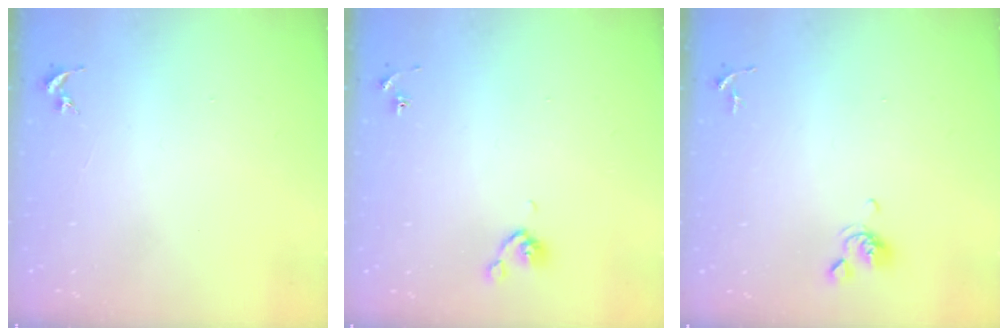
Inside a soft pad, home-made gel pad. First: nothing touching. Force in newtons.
{"total": 4.8, "press": 4.7, "slide": 1.1}
{"total": 6.2, "press": 6.0, "slide": 1.5}